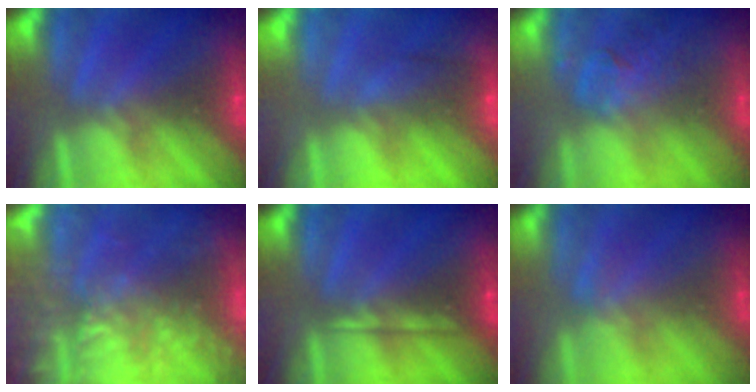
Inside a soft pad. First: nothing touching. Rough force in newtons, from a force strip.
{"total": 2.8}
{"total": 1.4}
{"total": 7.0}
{"total": 2.1}
{"total": 2.4}